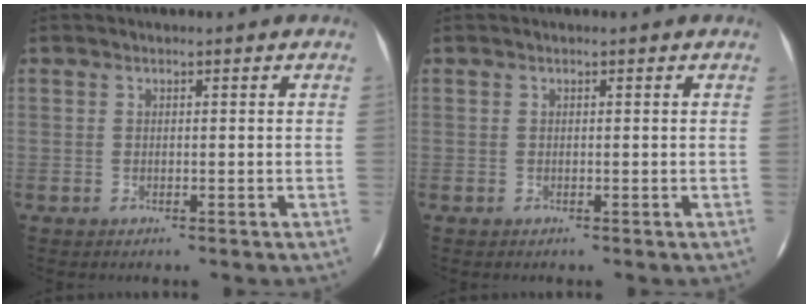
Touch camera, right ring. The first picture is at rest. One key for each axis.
{"total": 0.0}